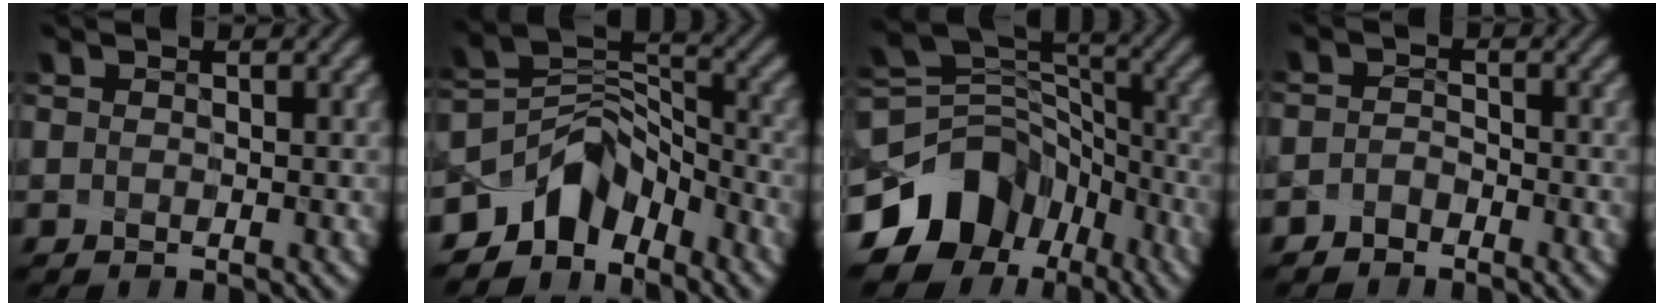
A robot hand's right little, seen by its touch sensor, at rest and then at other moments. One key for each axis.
{"total": 6.1, "fx": -4.2, "fy": 3.9, "fz": 2.1, "tx": -0.010, "ty": 0.003, "tz": -0.080}
{"total": 9.1, "fx": -4.6, "fy": 6.8, "fz": 4.0, "tx": -0.065, "ty": 0.008, "tz": -0.083}
{"total": 1.6, "fx": -1.6, "fy": 0.4, "fz": -0.3, "tx": 0.006, "ty": 0.008, "tz": -0.031}